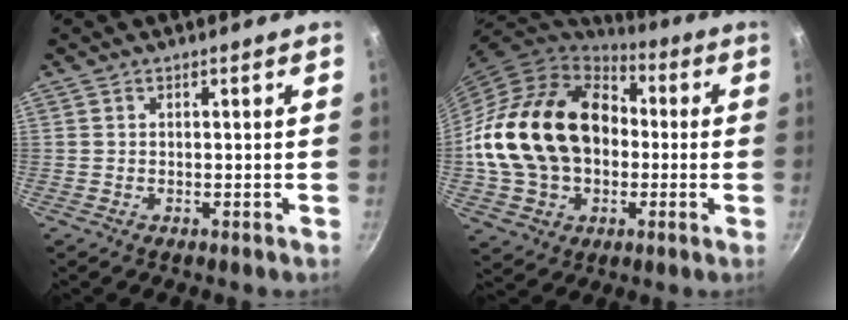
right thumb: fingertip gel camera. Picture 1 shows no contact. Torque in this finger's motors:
{"motor_torque": [-0.27, 2.36, 1.52, -1.25, 0.39]}